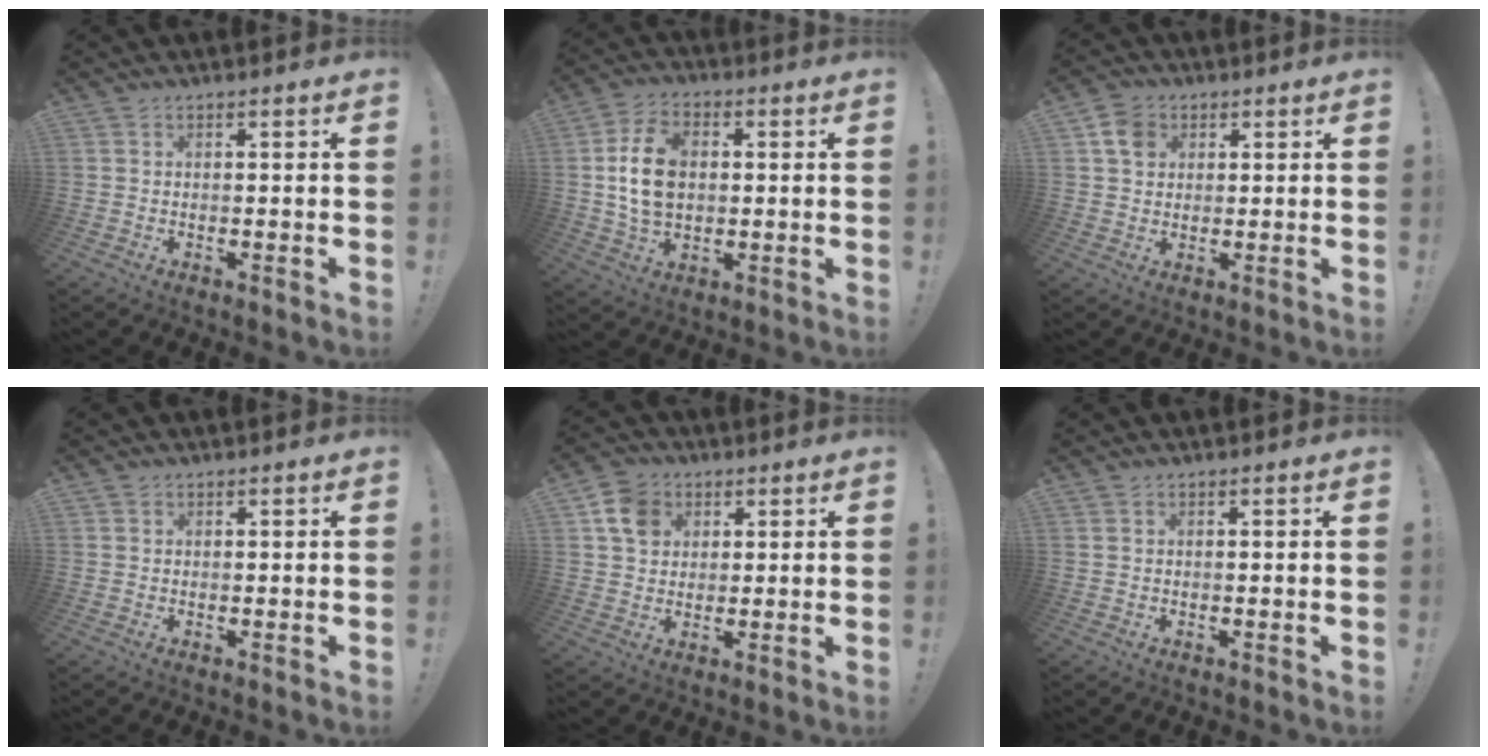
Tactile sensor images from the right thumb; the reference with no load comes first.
{"total": 13.1, "force": [1.0, 9.3, 9.2], "torque": [-0.156, 0.004, 0.019]}
{"total": 6.6, "force": [2.7, 5.2, 3.1], "torque": [-0.052, 0.001, 0.055]}
{"total": 0.7, "force": [0.4, 0.5, -0.1], "torque": [0.005, -0.001, 0.007]}
{"total": 9.1, "force": [3.6, 7.3, 4.1], "torque": [-0.059, -0.005, 0.073]}
{"total": 0.0}